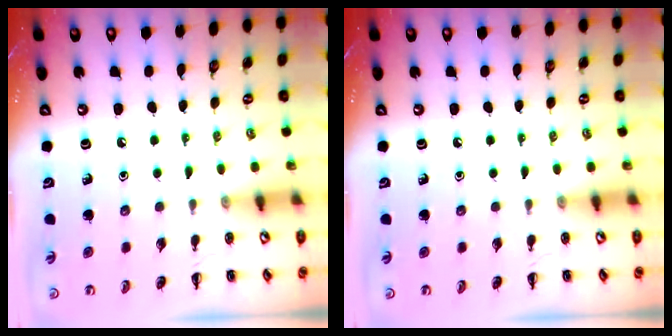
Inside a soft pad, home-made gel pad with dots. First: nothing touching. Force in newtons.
{"total": 0.0}